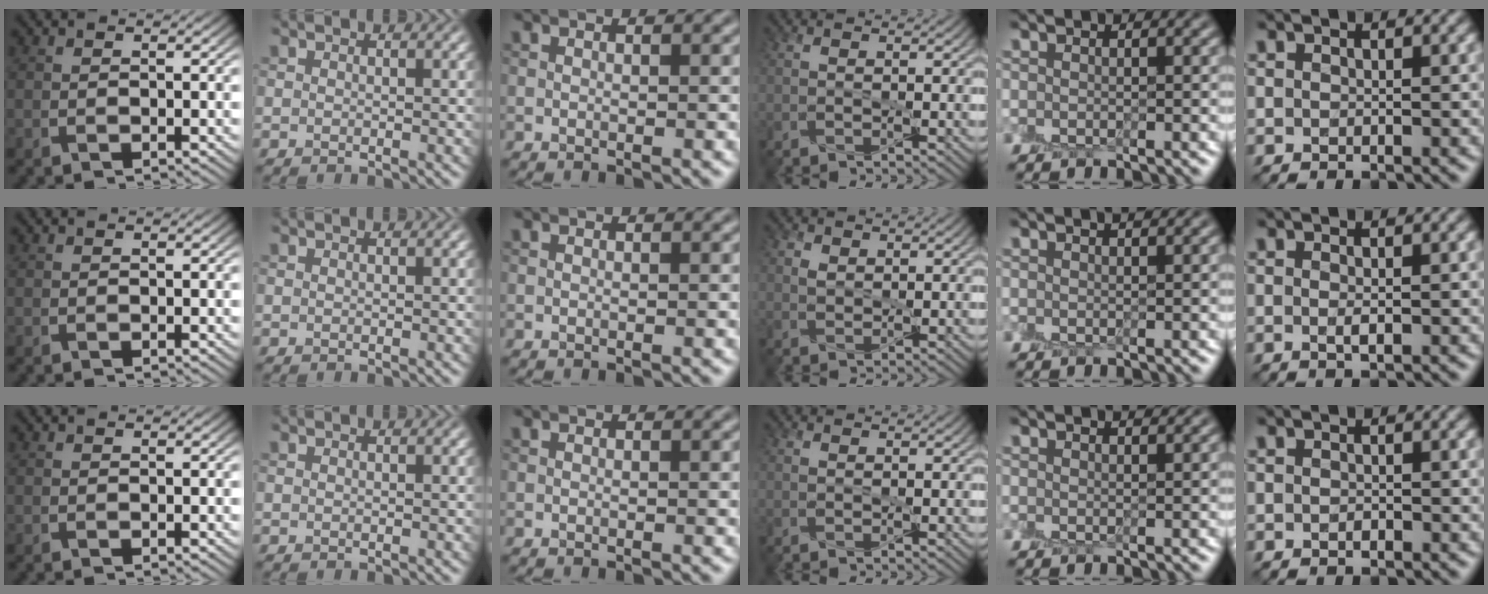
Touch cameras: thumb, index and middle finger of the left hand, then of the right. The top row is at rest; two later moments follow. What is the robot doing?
{"motion": "peel", "object": "sticky note"}